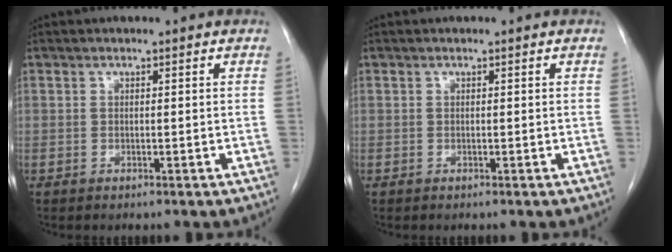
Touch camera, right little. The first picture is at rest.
{"total": 0.0}